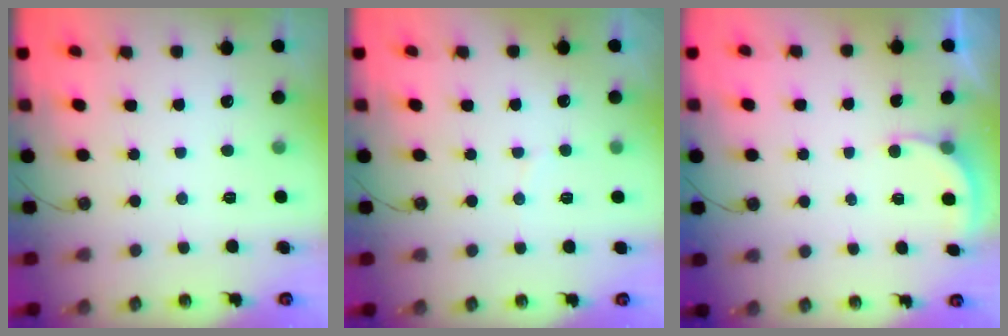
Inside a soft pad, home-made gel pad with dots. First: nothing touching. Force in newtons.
{"total": 2.9, "press": 2.6, "slide": 1.2}
{"total": 2.6, "press": 2.6, "slide": 0.2}